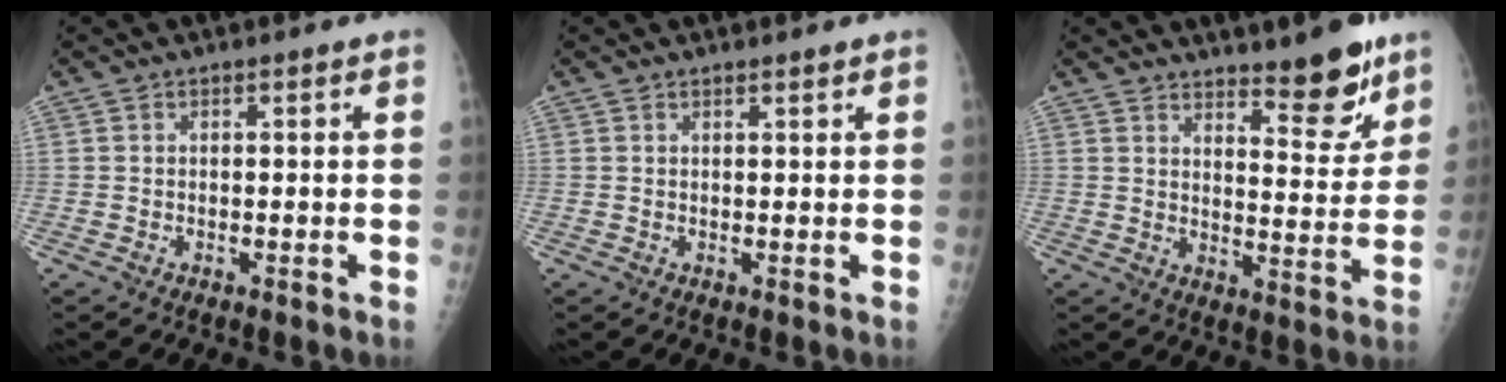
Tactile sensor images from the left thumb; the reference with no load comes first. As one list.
[{"total": 0.8, "force": [0.7, 0.2, 0.3], "torque": [-0.004, -0.005, 0.013]}, {"total": 10.1, "force": [7.6, 2.9, 6.0], "torque": [-0.056, -0.061, 0.118]}]